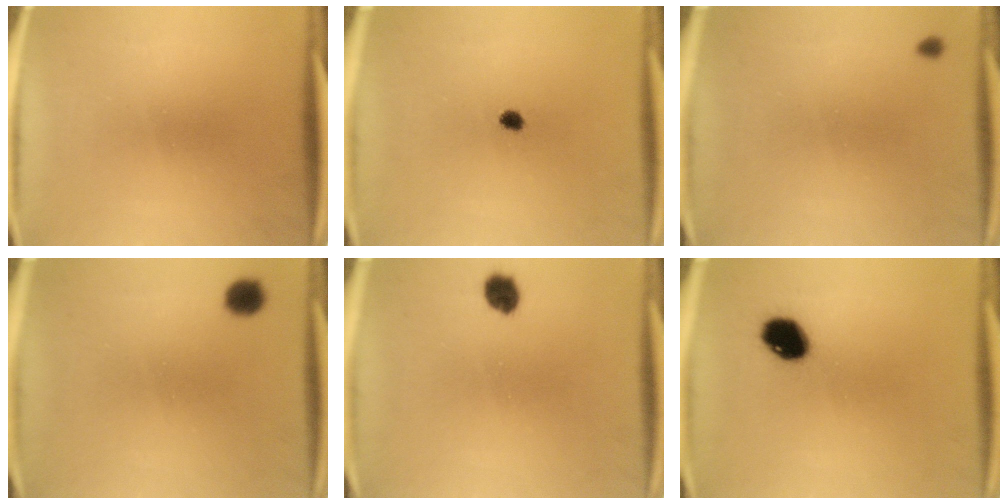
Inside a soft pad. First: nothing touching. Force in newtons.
{"total": 1.8}
{"total": 0.8}
{"total": 3.3}
{"total": 3.8}
{"total": 7.7}